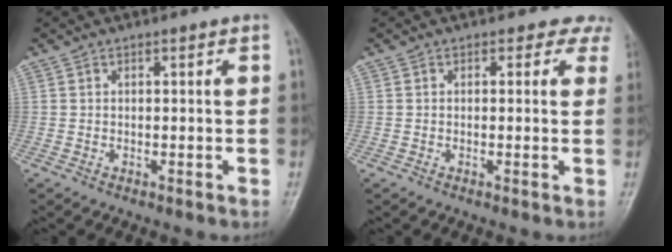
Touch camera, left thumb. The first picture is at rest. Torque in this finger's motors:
{"motor_torque": [0.09, -0.02, -0.40, -0.12, 0.00]}